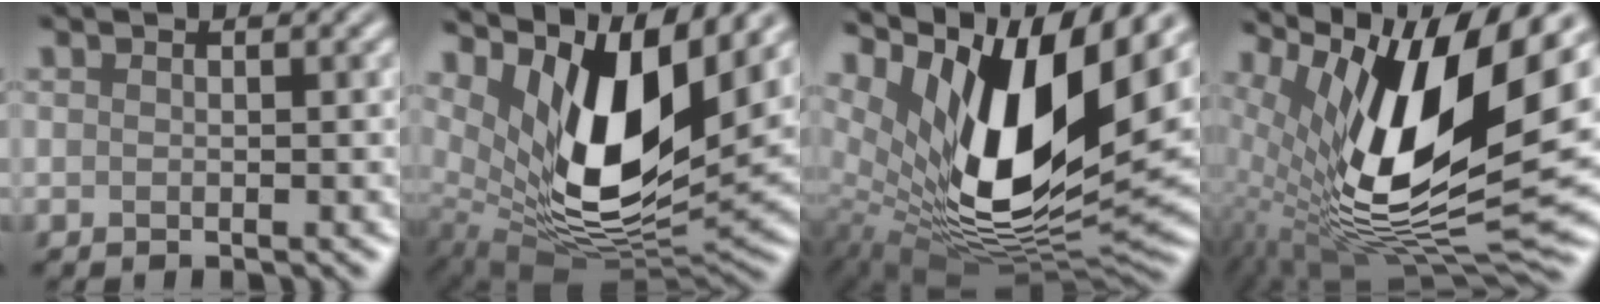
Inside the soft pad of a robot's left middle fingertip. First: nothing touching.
{"total": 12.9, "force": [5.0, 5.4, 10.6], "torque": [-0.197, -0.012, 0.100]}
{"total": 16.0, "force": [5.6, 6.8, 13.4], "torque": [-0.243, -0.013, 0.100]}
{"total": 16.0, "force": [3.6, 6.4, 14.3], "torque": [-0.262, -0.017, 0.060]}